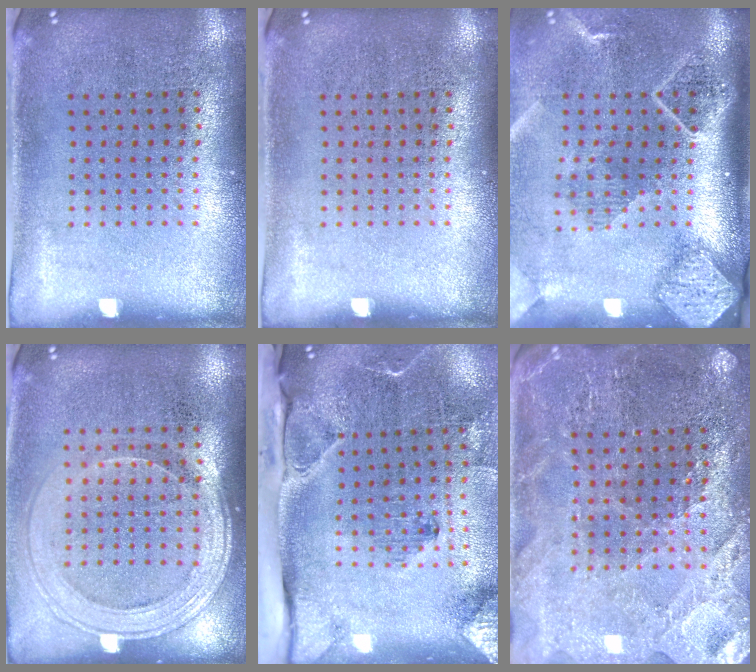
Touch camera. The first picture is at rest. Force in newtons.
{"total": 0.0}
{"total": 2.6, "press": 1.9, "slide": 1.8}
{"total": 1.6, "press": 1.4, "slide": 0.7}
{"total": 3.2, "press": 2.4, "slide": 2.1}
{"total": 2.4, "press": 2.3, "slide": 0.2}